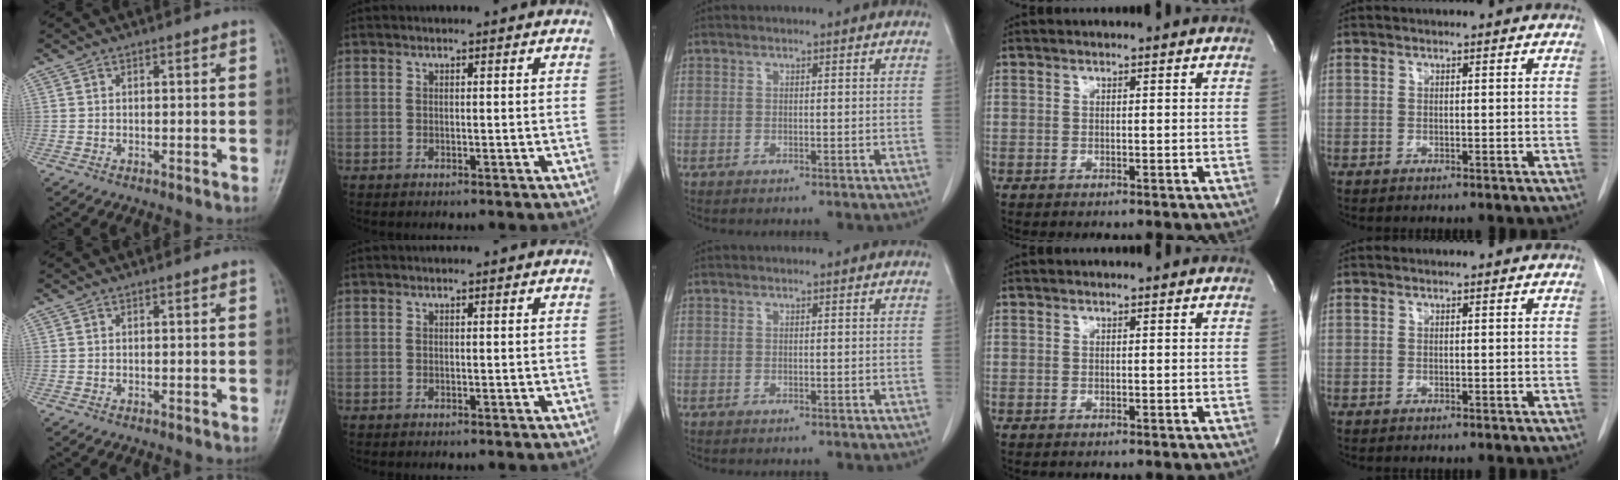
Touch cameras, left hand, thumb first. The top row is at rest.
{}